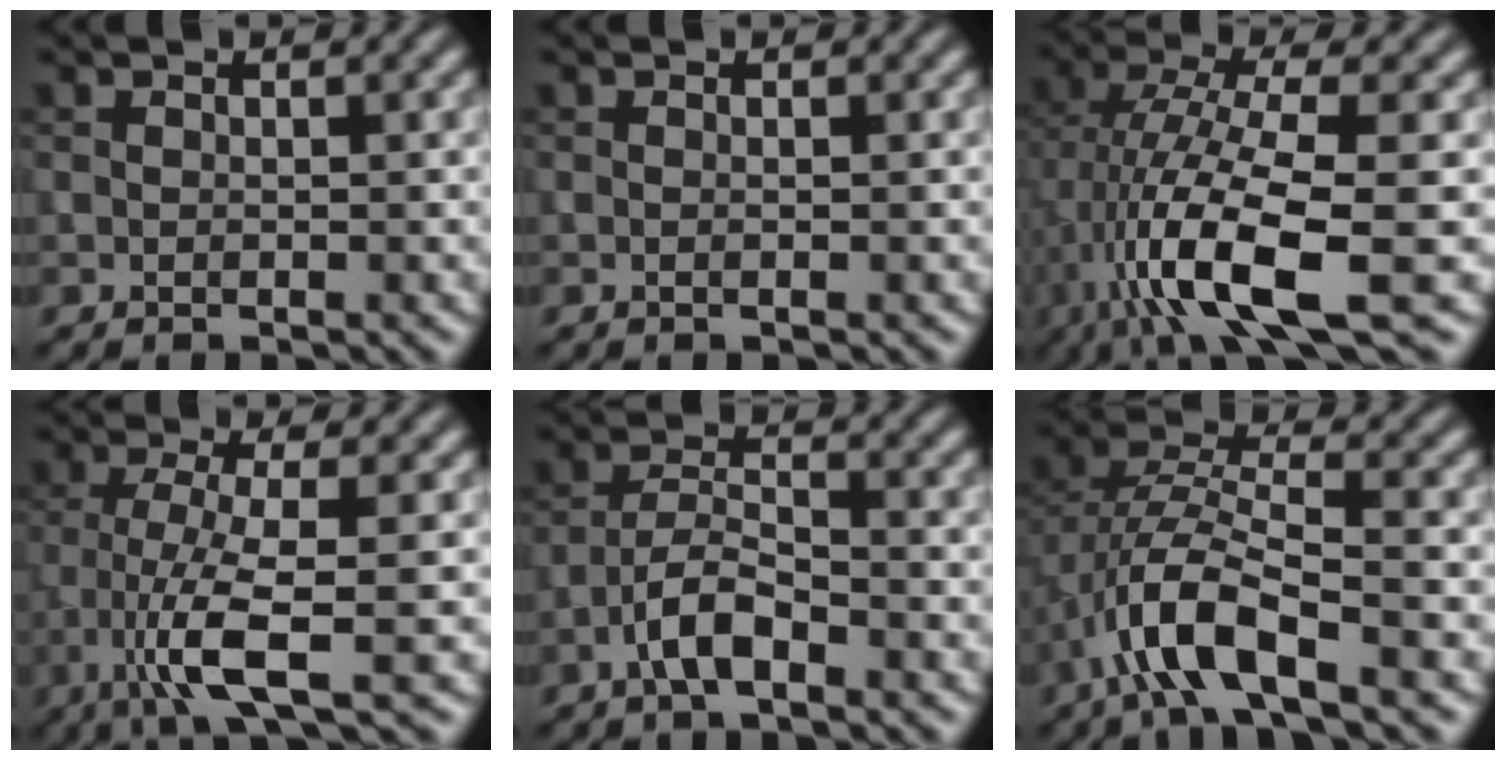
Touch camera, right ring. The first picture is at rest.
{"total": 0.0}
{"total": 11.0, "force": [-2.7, 3.3, 10.2], "torque": [-0.193, -0.002, -0.047]}
{"total": 6.4, "force": [-2.2, 1.2, 5.9], "torque": [-0.111, -0.006, -0.048]}
{"total": 3.5, "force": [-2.2, 1.0, 2.6], "torque": [-0.055, 0.010, -0.049]}
{"total": 7.2, "force": [-3.2, 2.6, 5.9], "torque": [-0.121, 0.003, -0.067]}